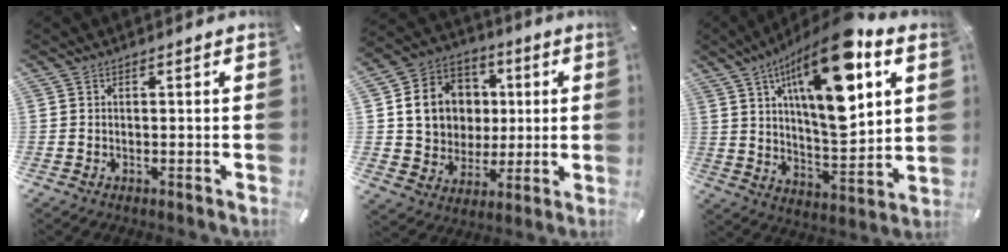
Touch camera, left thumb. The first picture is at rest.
{"total": 14.9, "force": [2.0, 13.6, 5.8], "torque": [-0.100, 0.004, 0.046]}
{"total": 21.5, "force": [9.7, 7.6, 17.6], "torque": [-0.298, -0.048, 0.145]}